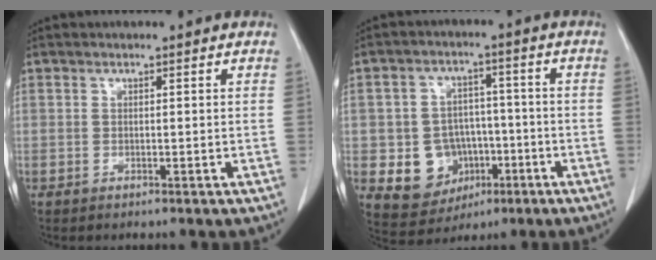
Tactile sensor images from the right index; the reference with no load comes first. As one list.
[{"total": 9.3, "force": [-2.2, 8.4, 3.2], "torque": [-0.053, 0.023, -0.023]}]